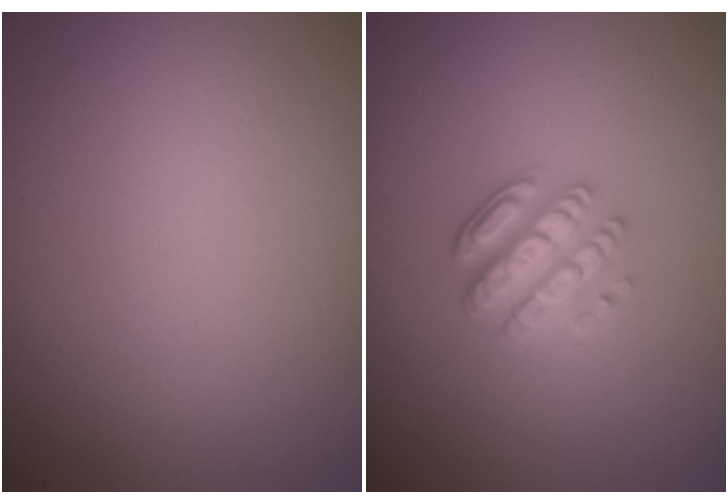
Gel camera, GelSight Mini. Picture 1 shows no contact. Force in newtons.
{"total": 3.5, "press": 3.1, "slide": 1.7}